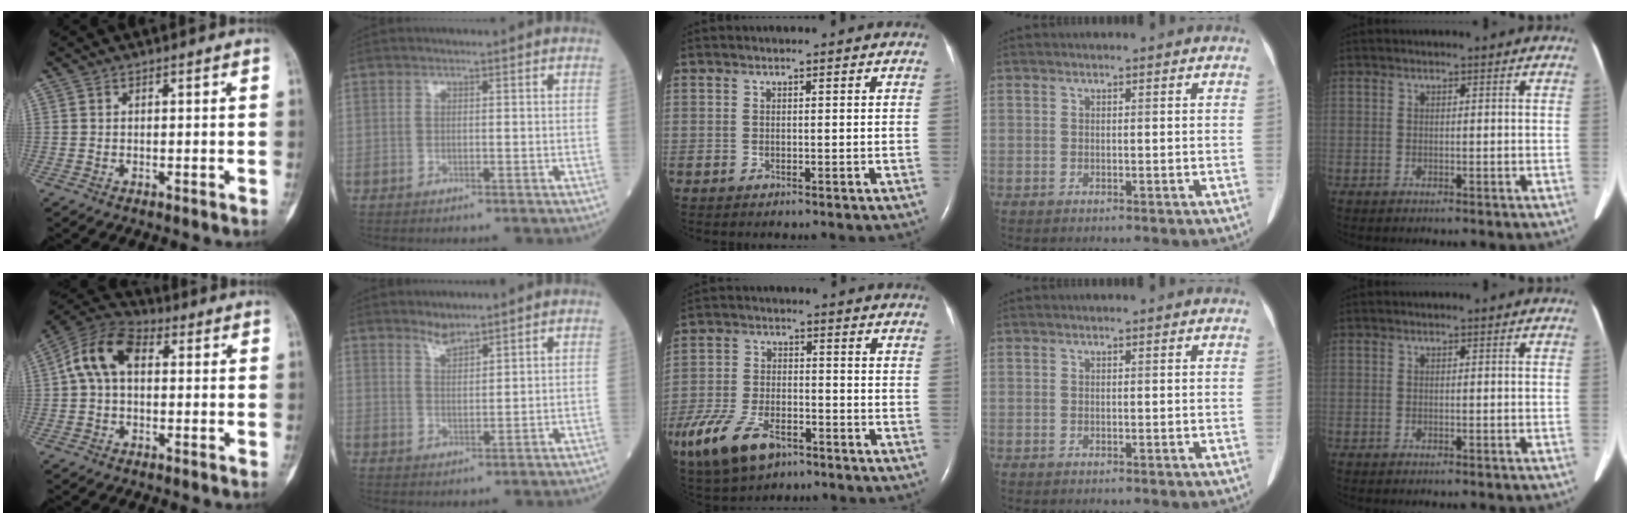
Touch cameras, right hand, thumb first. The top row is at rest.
{"thumb": {"total": 10.2, "force": [1.5, 6.6, 7.6], "torque": [-0.140, 0.035, 0.017]}, "index": {"total": 2.5, "force": [2.4, 0.2, 0.7], "torque": [-0.013, -0.003, 0.046]}, "middle": {"total": 13.6, "force": [-8.2, 6.6, 8.6], "torque": [-0.195, -0.011, -0.145]}}